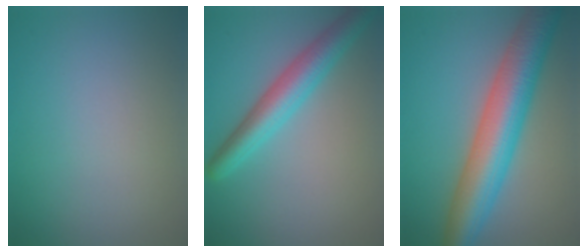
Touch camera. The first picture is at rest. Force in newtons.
{"total": 4.9, "press": 4.9, "slide": 0.2}
{"total": 8.9, "press": 8.9, "slide": 0.1}